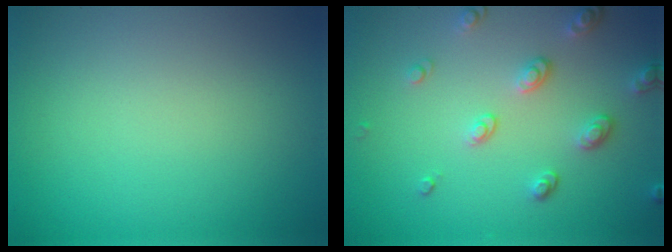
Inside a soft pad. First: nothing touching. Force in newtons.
{"total": 3.2, "press": 2.6, "slide": 1.8}